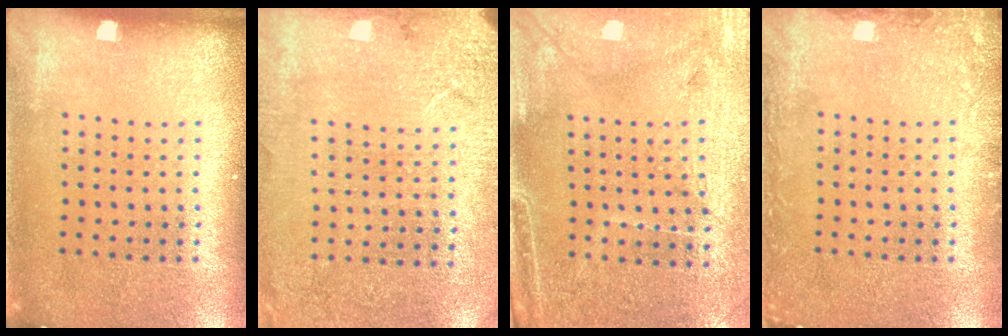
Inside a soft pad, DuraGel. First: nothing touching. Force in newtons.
{"total": 2.7, "press": 2.7, "slide": 0.2}
{"total": 3.0, "press": 2.8, "slide": 1.3}
{"total": 1.7, "press": 1.7, "slide": 0.3}